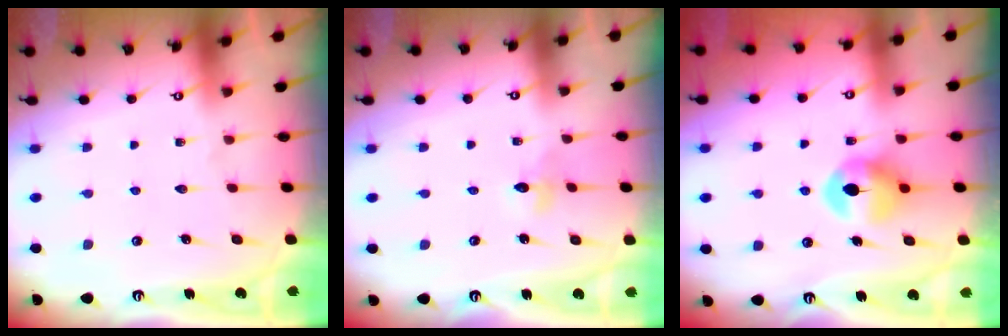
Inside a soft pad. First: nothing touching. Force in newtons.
{"total": 3.4, "press": 3.4, "slide": 0.5}
{"total": 9.2, "press": 9.2, "slide": 0.6}